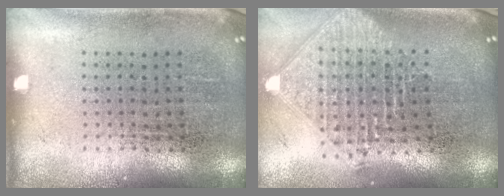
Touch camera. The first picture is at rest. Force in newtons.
{"total": 2.4, "press": 1.9, "slide": 1.5}